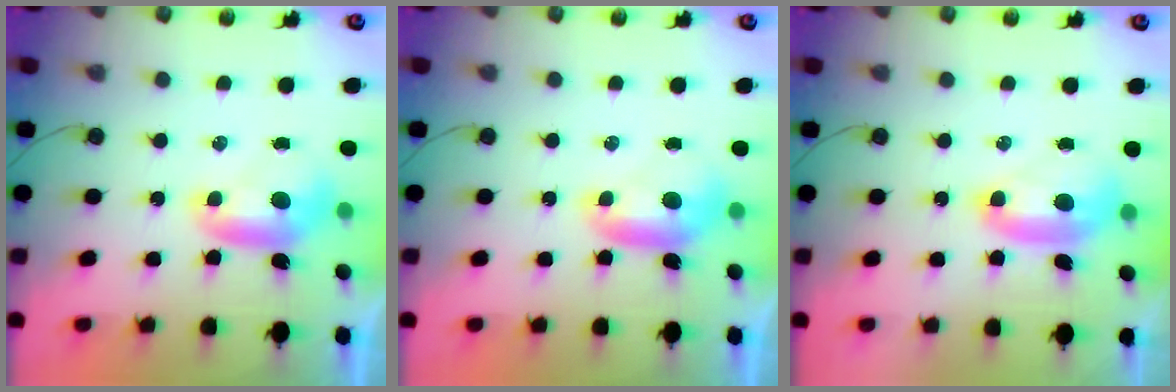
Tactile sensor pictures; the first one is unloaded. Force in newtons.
{"total": 0.0}
{"total": 2.6, "press": 2.6, "slide": 0.6}